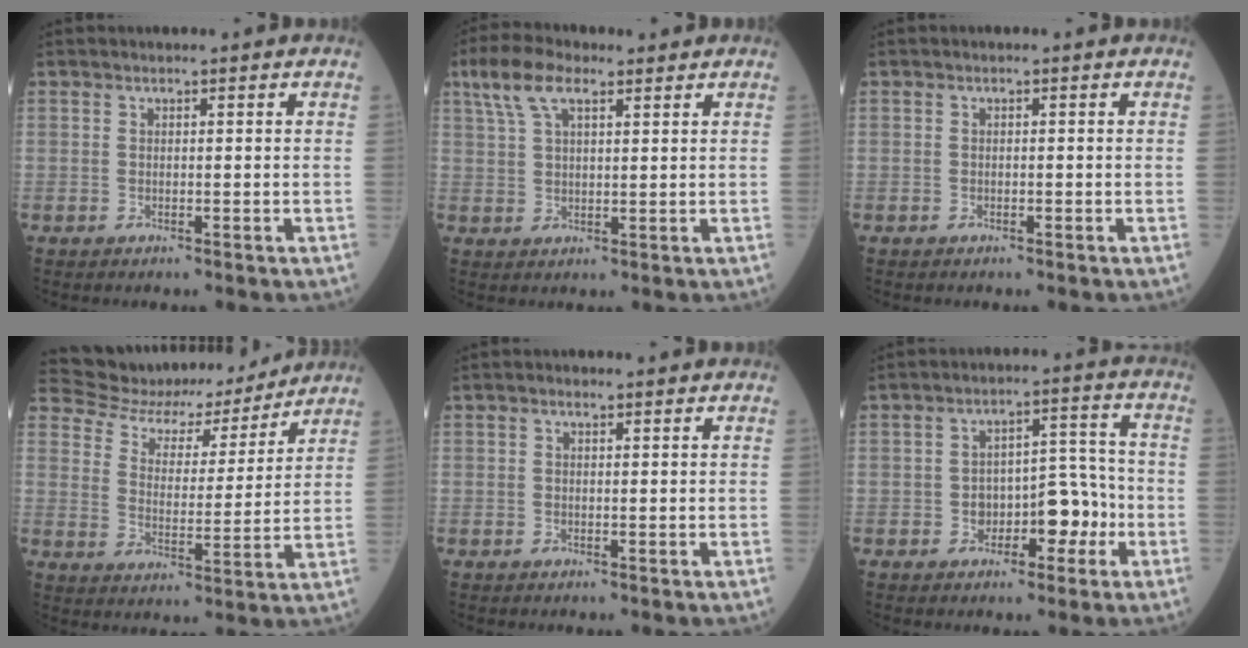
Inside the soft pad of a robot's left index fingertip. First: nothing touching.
{"total": 6.9, "force": [4.3, 2.5, 4.8], "torque": [-0.109, 0.029, 0.083]}
{"total": 0.0}
{"total": 14.9, "force": [14.2, 3.5, 2.8], "torque": [-0.051, 0.000, 0.213]}
{"total": 0.5, "force": [0.3, 0.2, 0.3], "torque": [-0.011, -0.001, 0.004]}
{"total": 7.1, "force": [-2.6, 3.7, 5.4], "torque": [-0.077, 0.028, -0.036]}